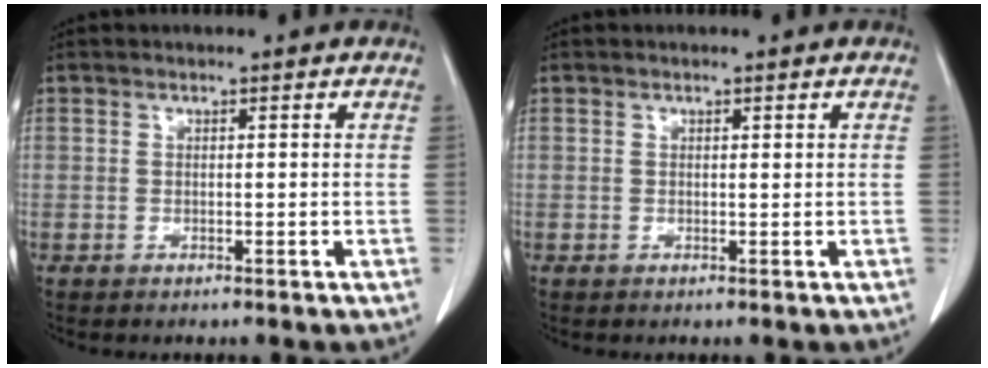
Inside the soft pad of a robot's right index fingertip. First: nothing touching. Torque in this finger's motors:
{"motor_torque": [-0.25, 0.06, 0.00, -0.01]}